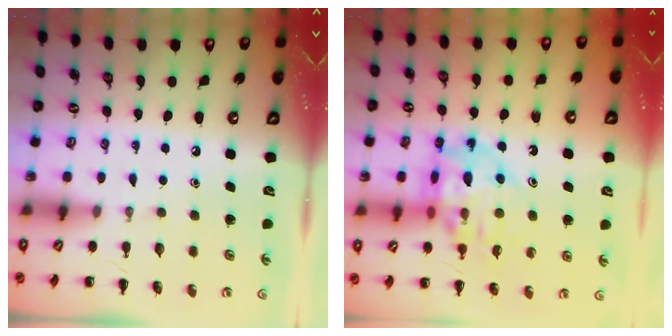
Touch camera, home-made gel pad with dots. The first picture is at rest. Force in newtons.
{"total": 16.4, "press": 16.1, "slide": 2.9}